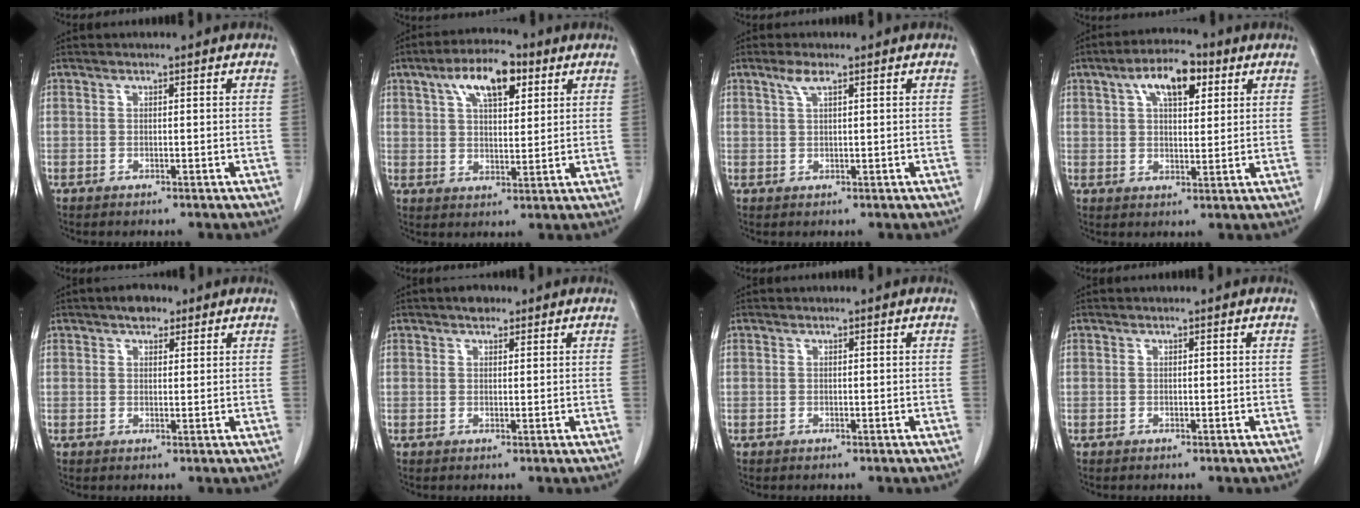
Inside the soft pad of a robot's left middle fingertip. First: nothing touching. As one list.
[{"total": 9.2, "force": [4.6, 3.6, 7.0], "torque": [-0.123, 0.018, 0.080]}, {"total": 2.0, "force": [1.3, 0.3, 1.5], "torque": [-0.037, 0.005, 0.030]}, {"total": 8.2, "force": [3.8, 3.4, 6.4], "torque": [-0.108, 0.019, 0.063]}, {"total": 3.2, "force": [2.2, 1.5, 1.8], "torque": [-0.030, 0.009, 0.034]}, {"total": 2.1, "force": [1.5, 1.0, 1.0], "torque": [-0.019, 0.006, 0.022]}, {"total": 0.0}, {"total": 0.0}]